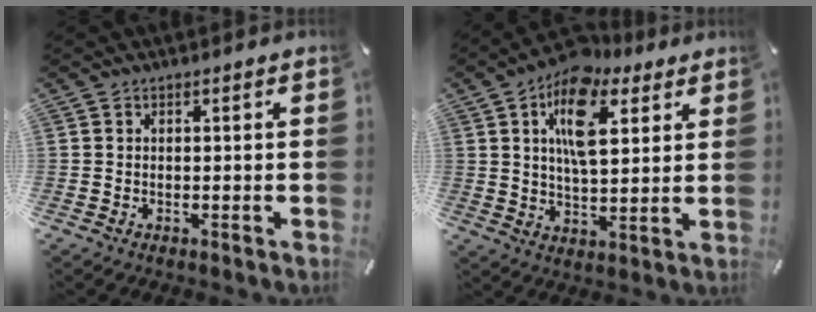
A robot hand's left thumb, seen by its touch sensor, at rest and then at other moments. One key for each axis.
{"total": 14.9, "fx": 6.7, "fy": 8.1, "fz": 10.5, "tx": -0.184, "ty": -0.013, "tz": 0.114}